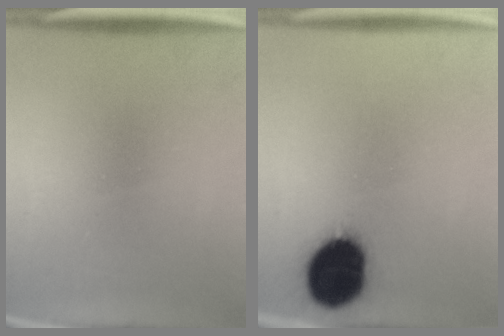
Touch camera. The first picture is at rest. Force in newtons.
{"total": 17.6}